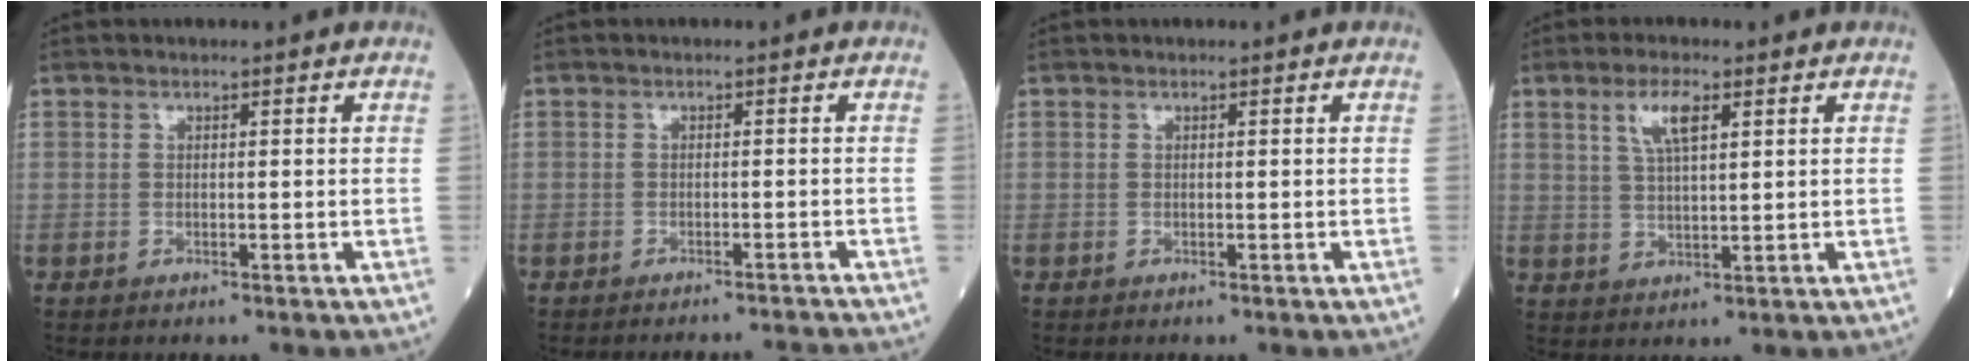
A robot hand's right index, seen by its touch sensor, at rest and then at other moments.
{"total": 5.9, "force": [-5.8, -1.0, 0.6], "torque": [-0.005, -0.008, -0.067]}
{"total": 0.0}
{"total": 5.0, "force": [2.4, 1.1, 4.3], "torque": [-0.088, 0.005, 0.048]}